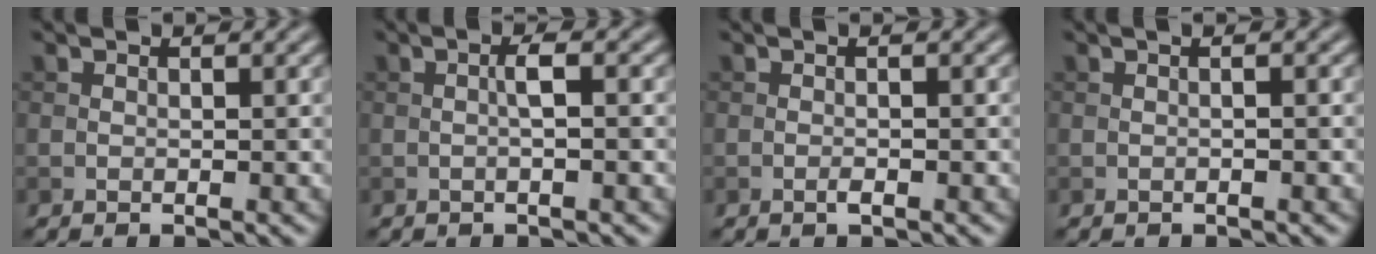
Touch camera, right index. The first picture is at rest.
{"total": 1.7, "force": [-0.2, 0.2, 1.7], "torque": [-0.033, 0.004, -0.004]}
{"total": 1.0, "force": [-0.4, 0.1, 0.9], "torque": [-0.016, 0.000, -0.009]}
{"total": 1.3, "force": [0.2, 0.5, 1.2], "torque": [-0.004, -0.011, -0.005]}